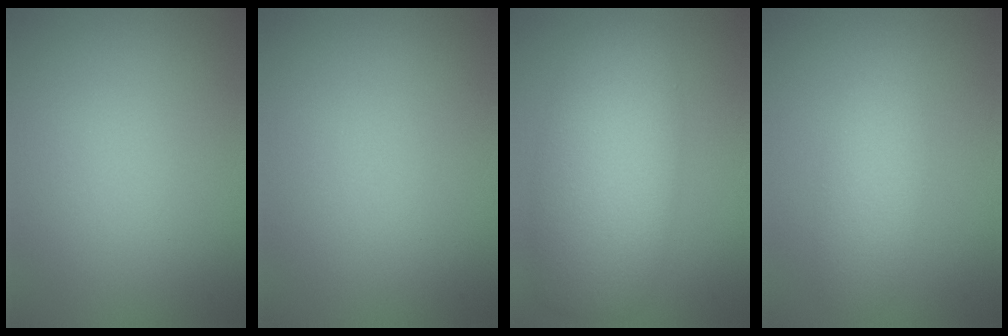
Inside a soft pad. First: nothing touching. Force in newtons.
{"total": 0.0}
{"total": 8.2, "press": 8.2, "slide": 0.4}
{"total": 2.9, "press": 2.9, "slide": 0.1}